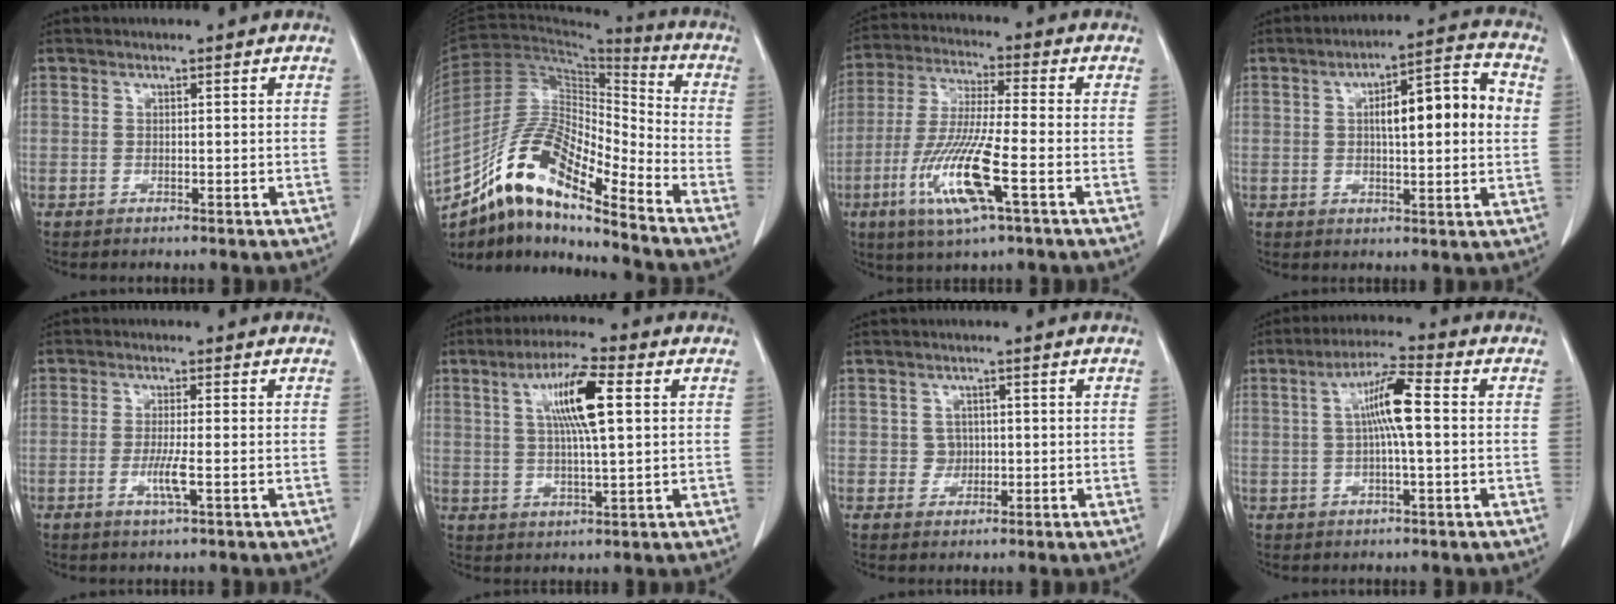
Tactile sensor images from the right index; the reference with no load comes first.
{"total": 15.7, "force": [-12.0, 2.7, 9.7], "torque": [-0.186, 0.024, -0.218]}
{"total": 13.0, "force": [-4.8, 0.8, 12.1], "torque": [-0.250, -0.021, -0.088]}
{"total": 11.7, "force": [2.0, 2.4, 11.3], "torque": [-0.167, 0.028, 0.025]}
{"total": 3.4, "force": [-0.9, -0.1, 3.3], "torque": [-0.065, -0.007, -0.015]}
{"total": 9.5, "force": [2.7, 1.0, 9.1], "torque": [-0.169, 0.010, 0.047]}
{"total": 1.9, "force": [0.2, 1.9, 0.5], "torque": [-0.001, 0.006, 0.007]}
{"total": 7.5, "force": [0.8, 0.6, 7.5], "torque": [-0.140, 0.013, 0.008]}